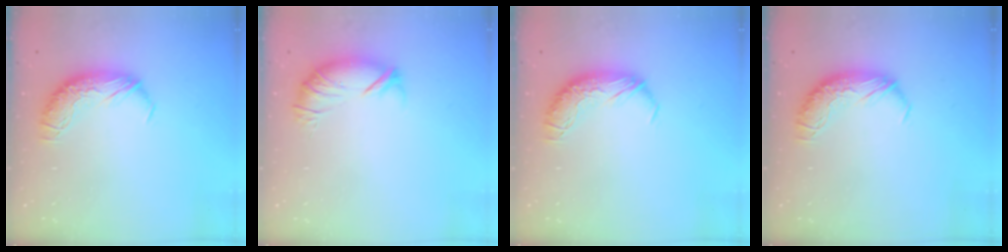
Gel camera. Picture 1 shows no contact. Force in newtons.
{"total": 3.7, "press": 3.2, "slide": 1.8}
{"total": 0.0}
{"total": 0.0}